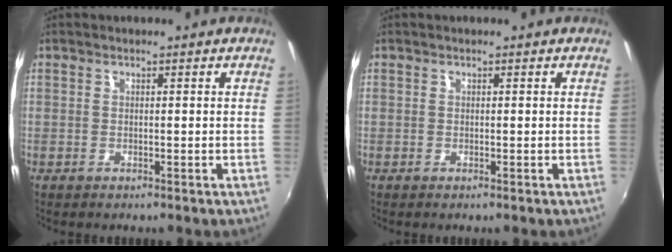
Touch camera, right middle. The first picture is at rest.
{"total": 0.0}